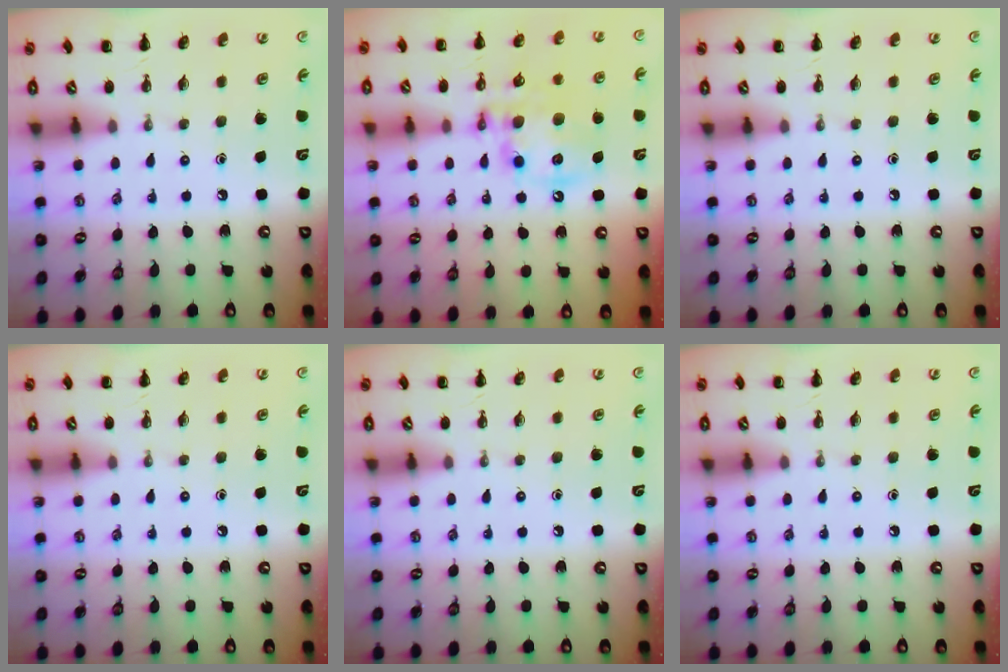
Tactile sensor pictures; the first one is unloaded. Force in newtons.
{"total": 13.5, "press": 13.2, "slide": 2.8}
{"total": 0.0}
{"total": 0.0}
{"total": 0.0}
{"total": 0.0}